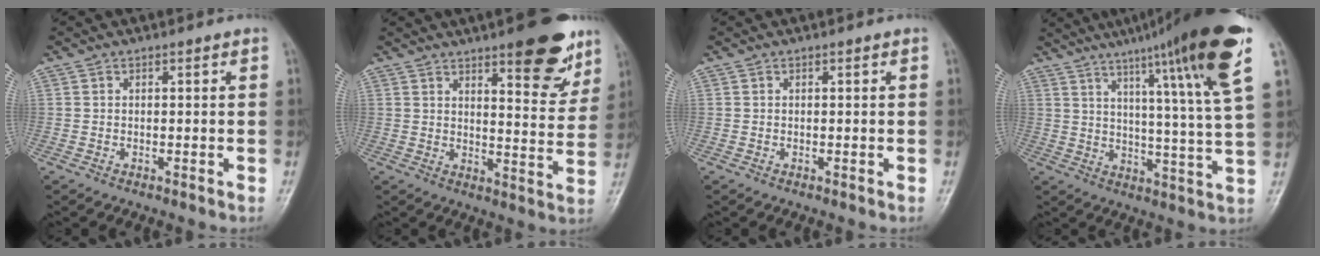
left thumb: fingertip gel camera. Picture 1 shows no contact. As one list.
[{"total": 13.2, "force": [8.4, 4.1, 9.4], "torque": [-0.086, -0.047, 0.112]}, {"total": 0.0}, {"total": 21.7, "force": [12.2, 1.0, 17.9], "torque": [-0.251, -0.034, 0.168]}]